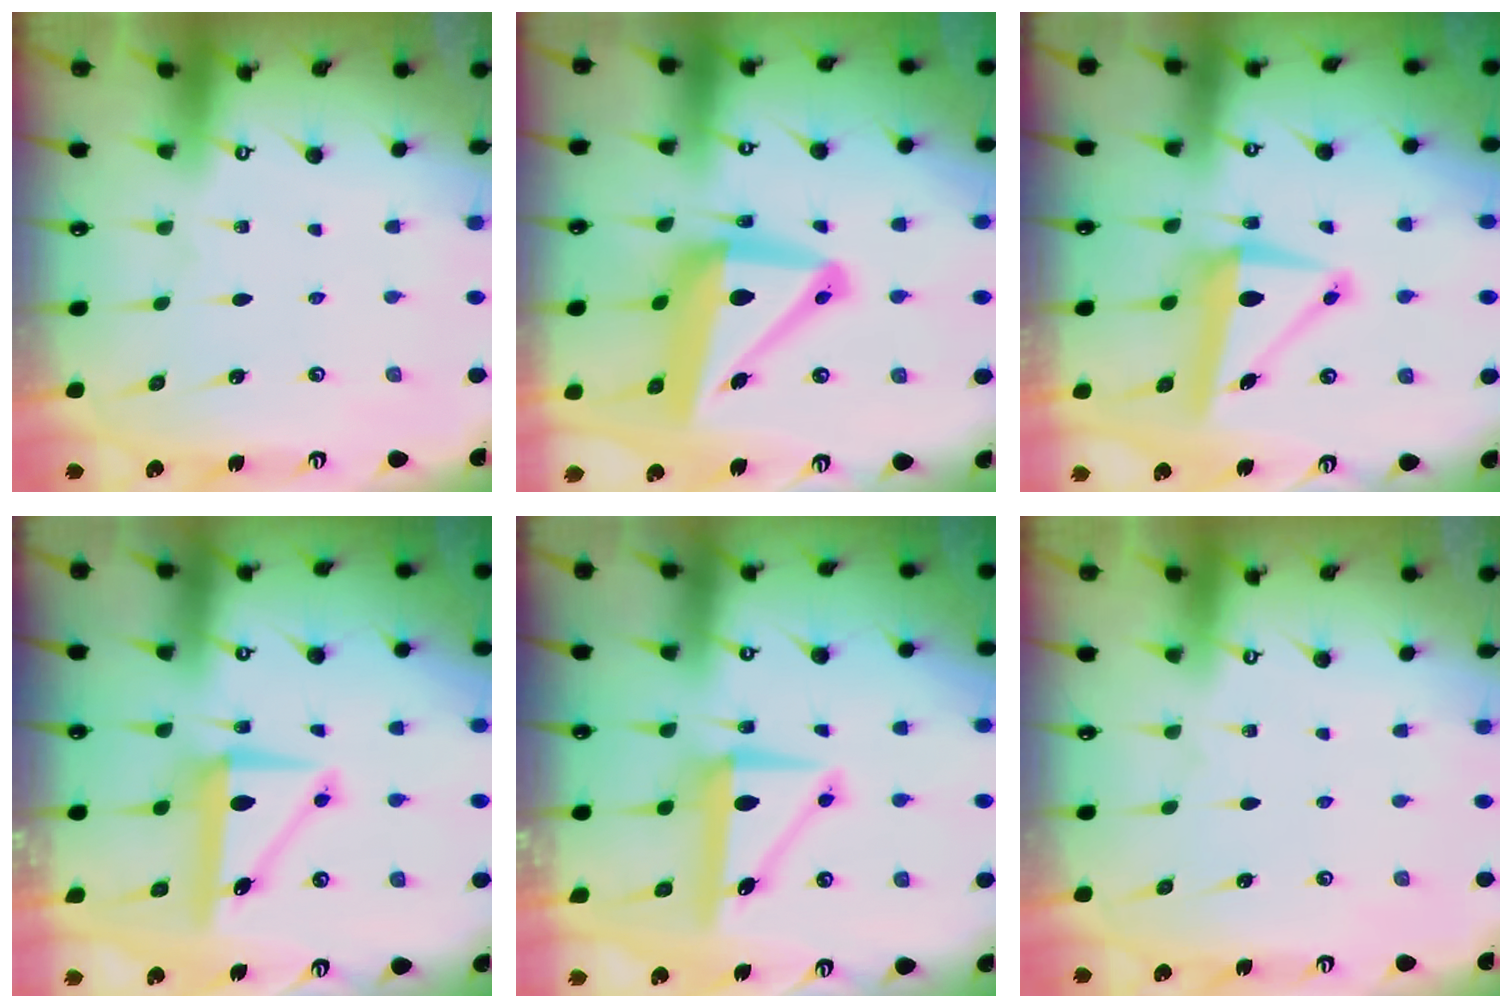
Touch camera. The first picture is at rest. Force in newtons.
{"total": 16.7, "press": 16.4, "slide": 3.4}
{"total": 7.9, "press": 7.7, "slide": 1.6}
{"total": 7.4, "press": 7.0, "slide": 2.2}
{"total": 7.4, "press": 7.0, "slide": 2.2}
{"total": 0.0}